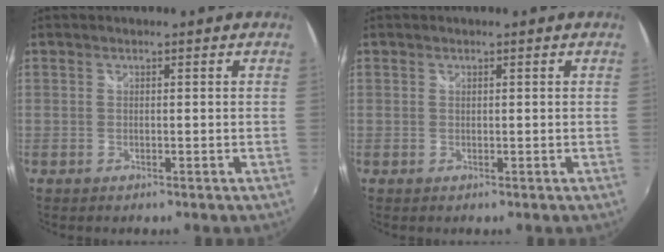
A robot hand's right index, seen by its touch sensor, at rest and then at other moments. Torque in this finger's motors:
{"motor_torque": [-0.17, 0.23, -0.03, -0.01]}